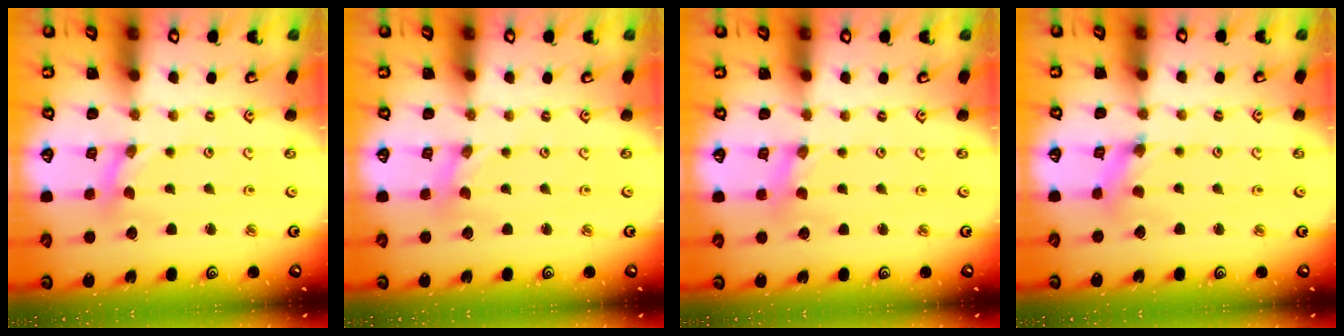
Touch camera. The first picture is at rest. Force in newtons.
{"total": 0.0}
{"total": 1.6, "press": 1.6, "slide": 0.3}
{"total": 2.9, "press": 2.9, "slide": 0.3}